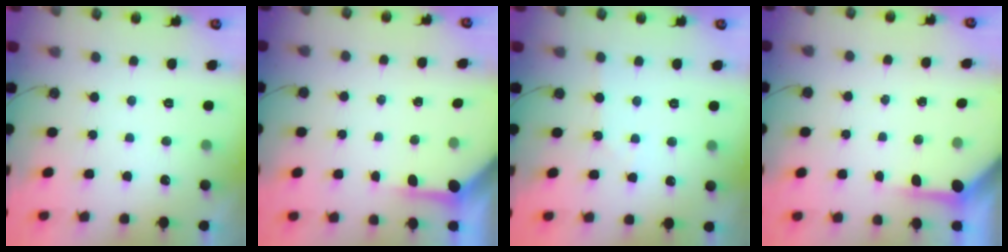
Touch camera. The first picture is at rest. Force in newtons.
{"total": 3.9, "press": 3.9, "slide": 0.4}
{"total": 3.9, "press": 3.8, "slide": 0.7}
{"total": 3.9, "press": 3.9, "slide": 0.3}